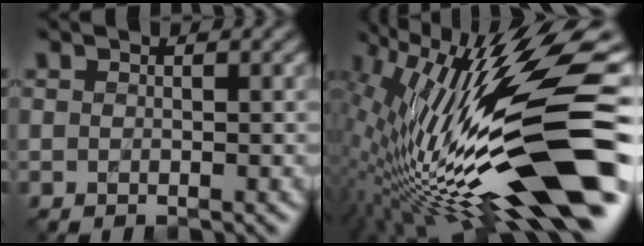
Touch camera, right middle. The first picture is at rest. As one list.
[{"total": 17.1, "force": [-1.1, 5.1, 16.2], "torque": [-0.282, 0.006, -0.025]}]